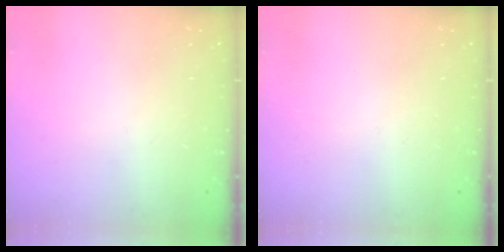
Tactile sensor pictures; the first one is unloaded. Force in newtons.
{"total": 0.0}